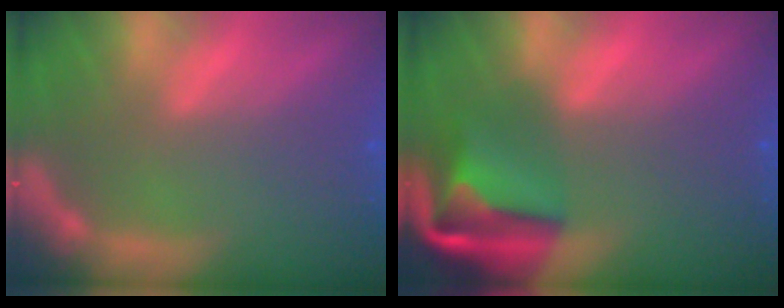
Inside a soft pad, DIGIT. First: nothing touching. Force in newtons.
{"total": 8.9}